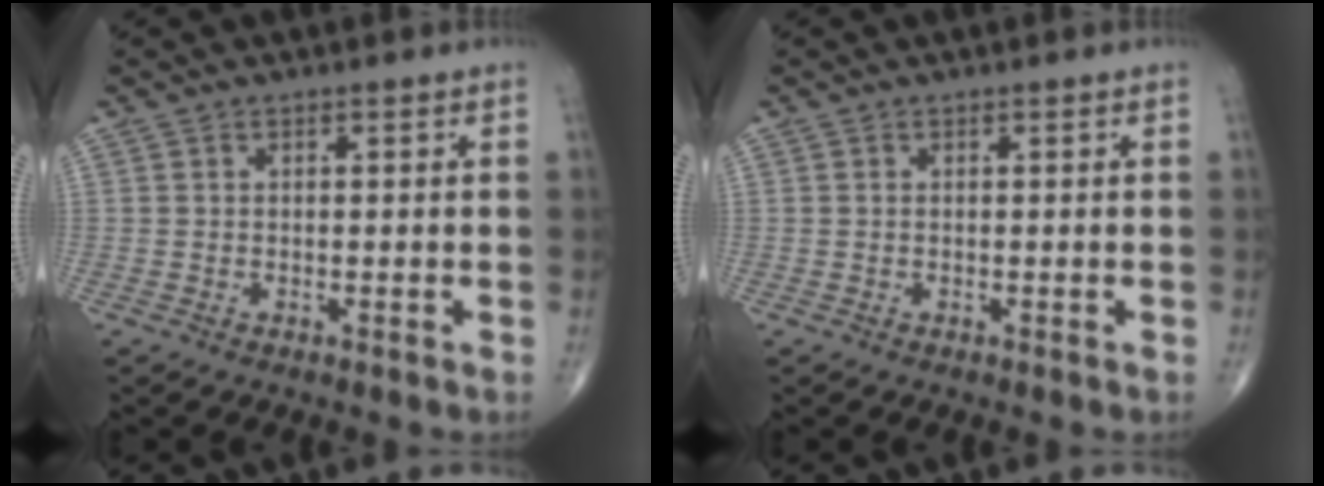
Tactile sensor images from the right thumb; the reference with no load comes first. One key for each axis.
{"total": 0.0}